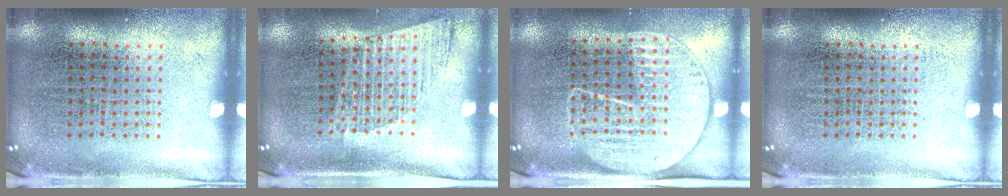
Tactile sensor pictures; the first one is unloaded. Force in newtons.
{"total": 1.2, "press": 1.0, "slide": 0.6}
{"total": 1.8, "press": 1.5, "slide": 0.9}
{"total": 0.0}